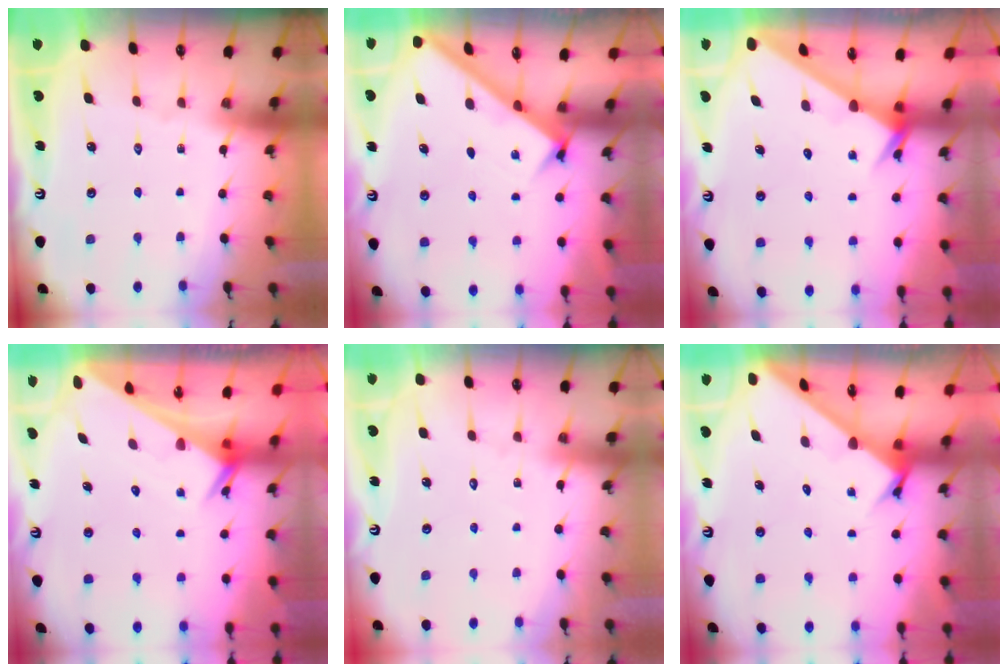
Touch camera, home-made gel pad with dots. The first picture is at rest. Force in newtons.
{"total": 2.1, "press": 2.1, "slide": 0.2}
{"total": 2.4, "press": 2.4, "slide": 0.1}
{"total": 2.5, "press": 2.5, "slide": 0.1}
{"total": 2.7, "press": 2.7, "slide": 0.2}
{"total": 2.8, "press": 2.8, "slide": 0.3}